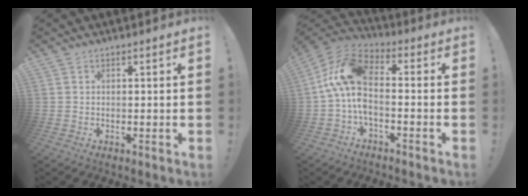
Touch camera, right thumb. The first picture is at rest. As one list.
[{"total": 13.2, "force": [-1.3, 7.2, 11.0], "torque": [-0.220, 0.019, -0.015]}]